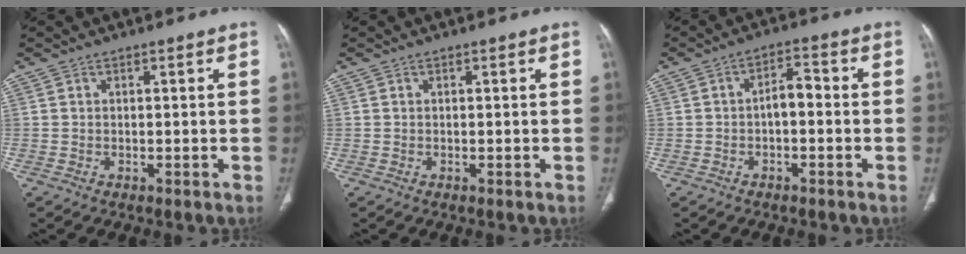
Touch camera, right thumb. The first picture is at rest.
{"total": 0.0}
{"total": 4.2, "force": [-0.9, 2.3, 3.5], "torque": [-0.046, 0.025, -0.021]}